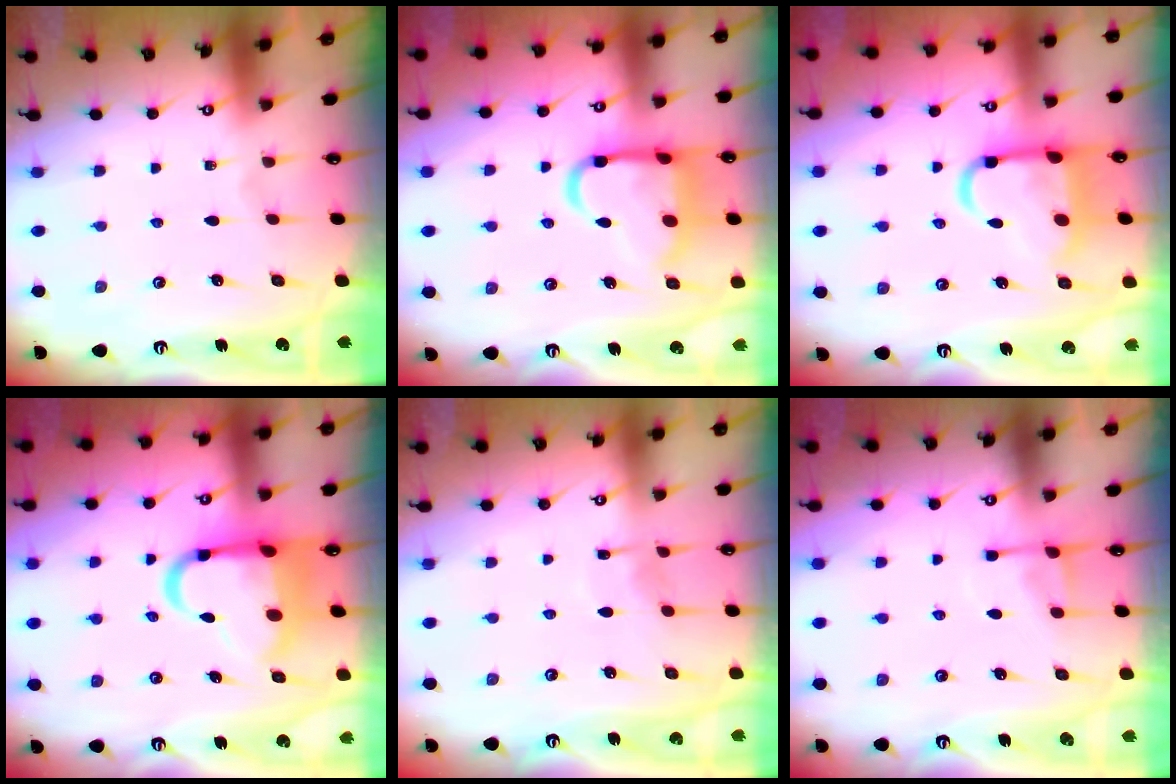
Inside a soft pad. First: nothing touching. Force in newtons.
{"total": 15.7, "press": 15.5, "slide": 1.9}
{"total": 12.6, "press": 12.5, "slide": 1.5}
{"total": 13.6, "press": 13.2, "slide": 2.9}
{"total": 6.3, "press": 6.3, "slide": 0.5}
{"total": 5.3, "press": 5.2, "slide": 0.9}